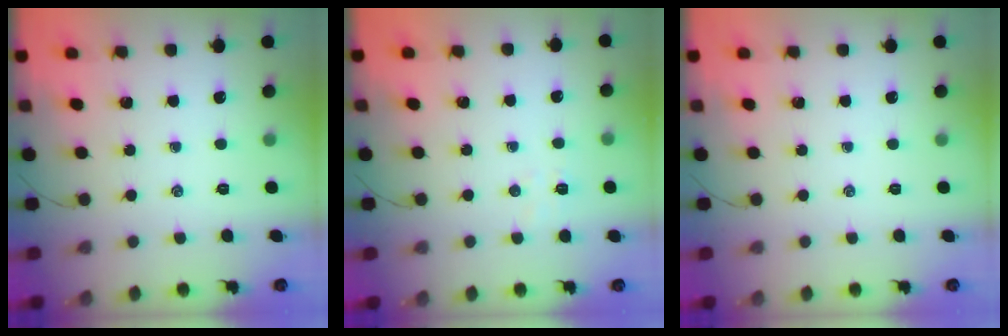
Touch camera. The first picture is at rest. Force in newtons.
{"total": 4.2, "press": 4.1, "slide": 0.8}
{"total": 0.0}